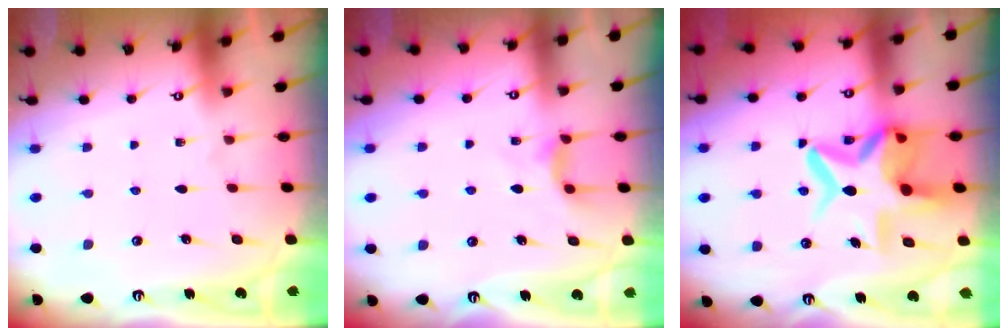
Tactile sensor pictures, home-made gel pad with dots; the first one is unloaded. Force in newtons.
{"total": 6.5, "press": 6.4, "slide": 0.6}
{"total": 13.7, "press": 13.7, "slide": 1.4}